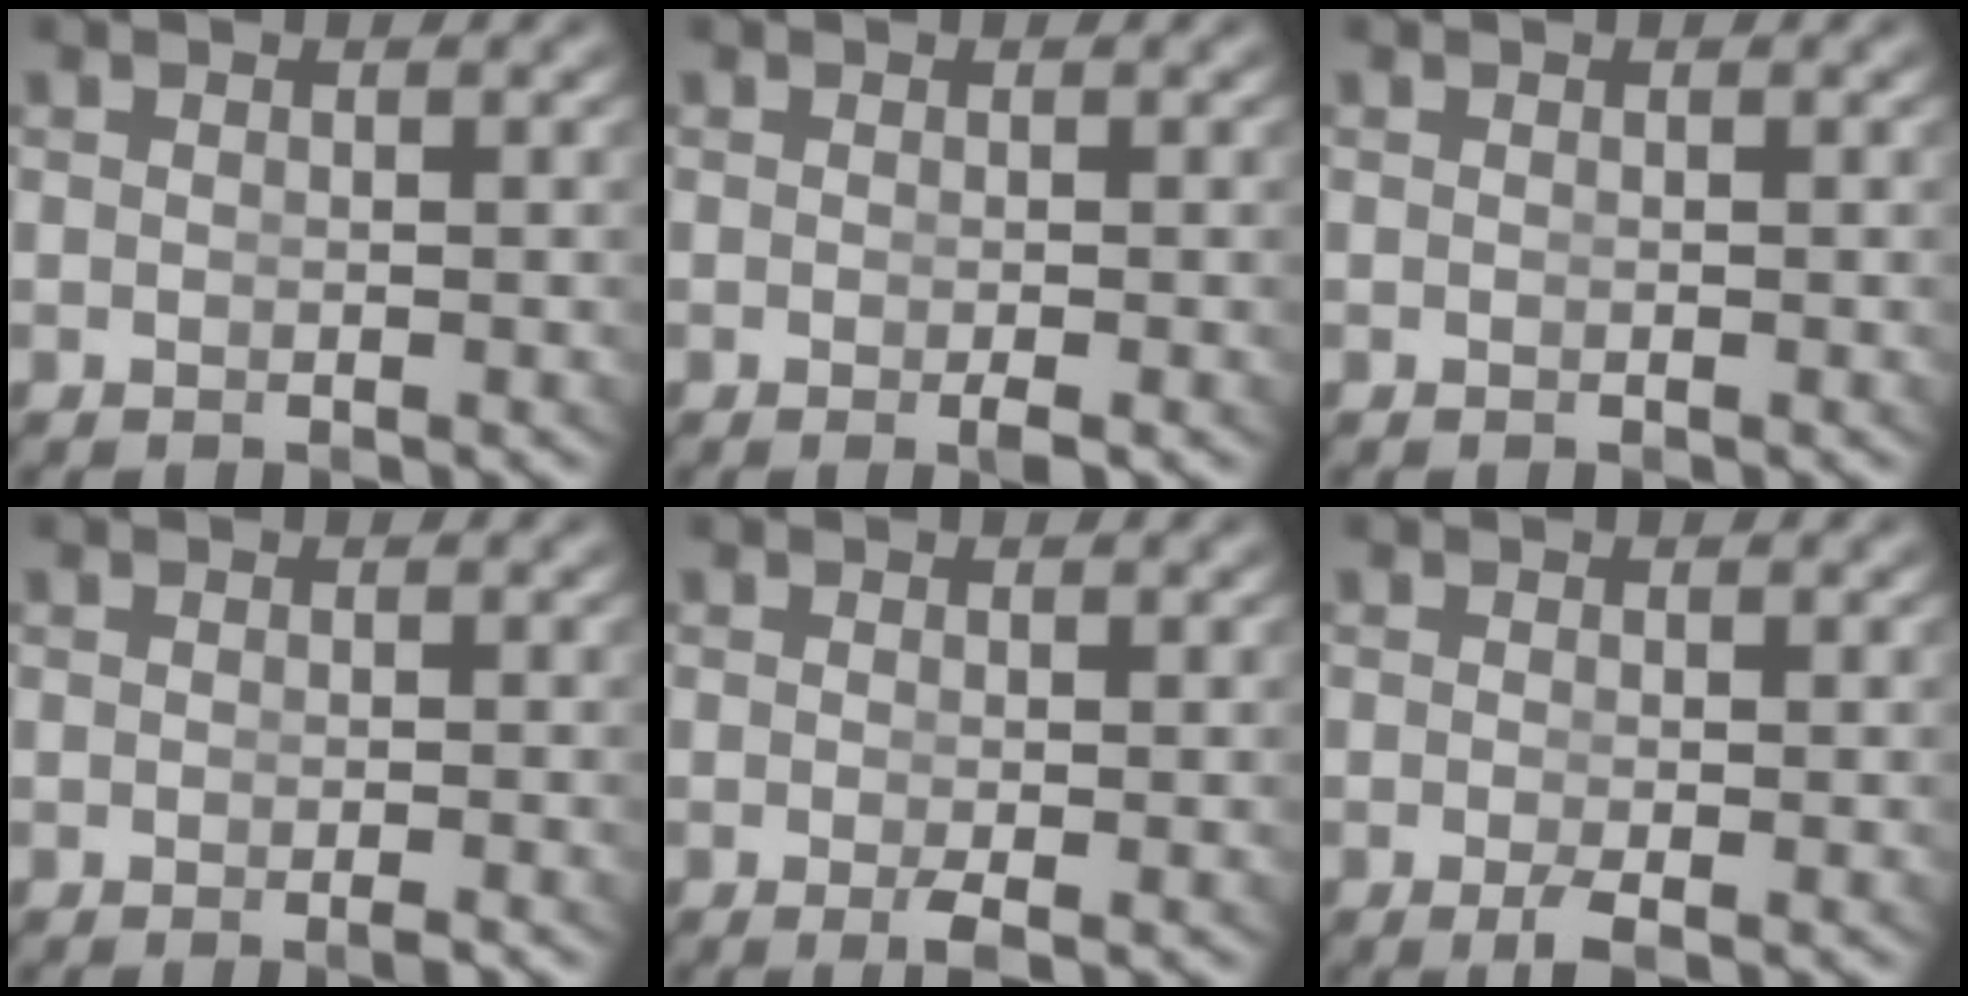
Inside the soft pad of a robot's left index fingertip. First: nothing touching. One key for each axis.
{"total": 1.2, "fx": -0.8, "fy": 0.0, "fz": 0.9, "tx": -0.012, "ty": -0.008, "tz": -0.012}
{"total": 0.0}
{"total": 1.0, "fx": -0.8, "fy": -0.1, "fz": 0.6, "tx": -0.009, "ty": -0.002, "tz": -0.014}
{"total": 1.5, "fx": -0.9, "fy": 0.1, "fz": 1.2, "tx": -0.022, "ty": -0.012, "tz": -0.012}
{"total": 1.7, "fx": -1.1, "fy": 0.2, "fz": 1.2, "tx": -0.025, "ty": -0.014, "tz": -0.015}